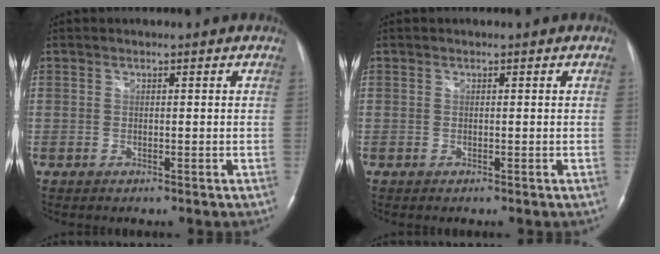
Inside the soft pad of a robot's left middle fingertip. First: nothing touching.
{"total": 0.0}